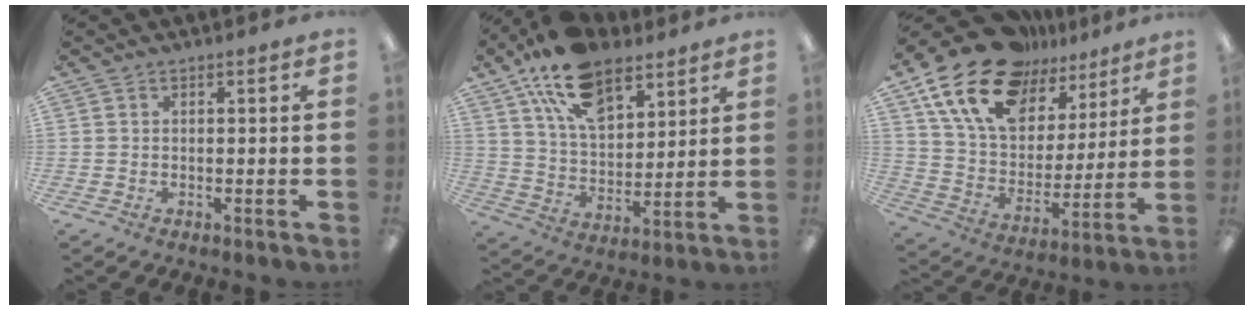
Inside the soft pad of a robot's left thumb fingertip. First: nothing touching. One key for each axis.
{"total": 17.8, "fx": 11.3, "fy": 9.5, "fz": 9.9, "tx": -0.177, "ty": -0.045, "tz": 0.206}
{"total": 20.3, "fx": 14.1, "fy": 10.9, "fz": 9.8, "tx": -0.194, "ty": -0.077, "tz": 0.258}